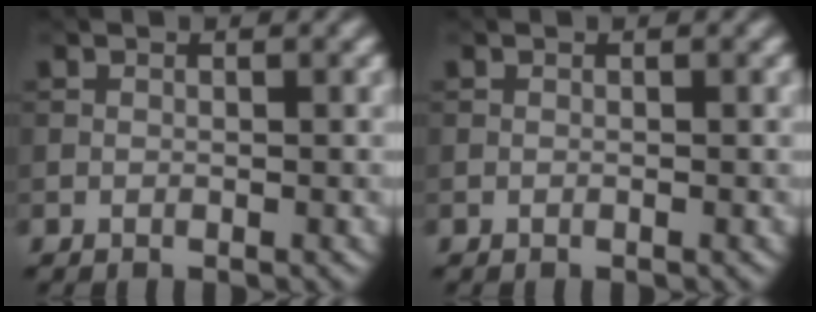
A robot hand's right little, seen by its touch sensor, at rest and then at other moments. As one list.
[{"total": 0.0}]